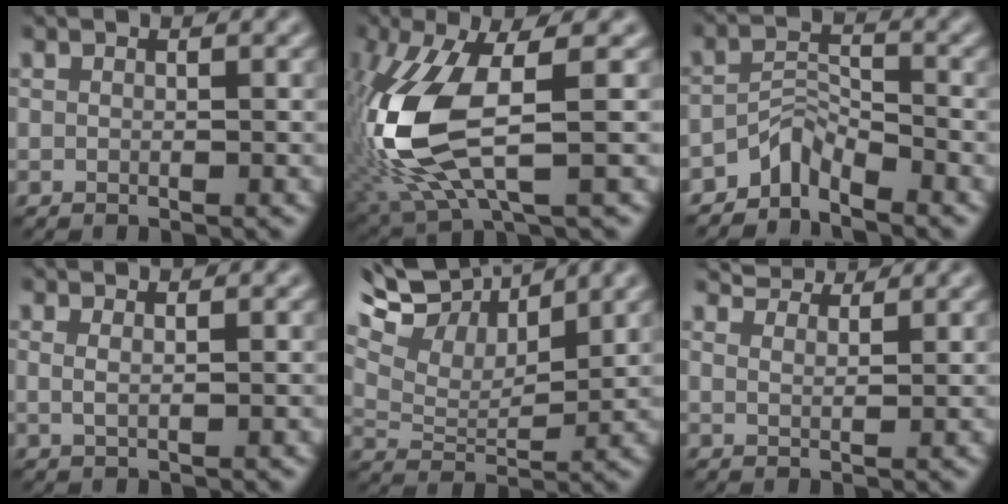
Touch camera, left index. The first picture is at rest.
{"total": 10.7, "force": [-0.1, 4.0, 9.9], "torque": [-0.241, -0.016, 0.001]}
{"total": 2.6, "force": [-2.3, 0.8, 0.8], "torque": [-0.011, 0.015, -0.048]}
{"total": 1.3, "force": [0.6, 0.5, 1.0], "torque": [-0.014, -0.003, 0.002]}
{"total": 10.5, "force": [7.9, 3.6, 6.0], "torque": [-0.126, 0.025, 0.119]}
{"total": 3.8, "force": [3.6, 0.6, 1.1], "torque": [-0.015, -0.003, 0.050]}